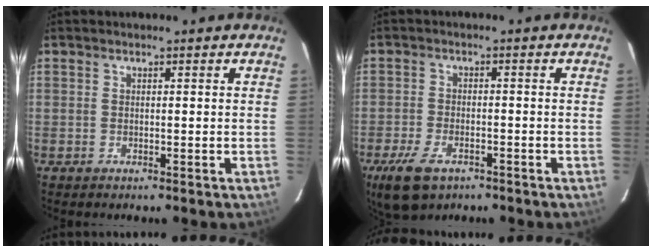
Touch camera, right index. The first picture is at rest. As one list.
[{"total": 8.8, "force": [-5.5, 4.5, 5.3], "torque": [-0.135, -0.018, -0.097]}]